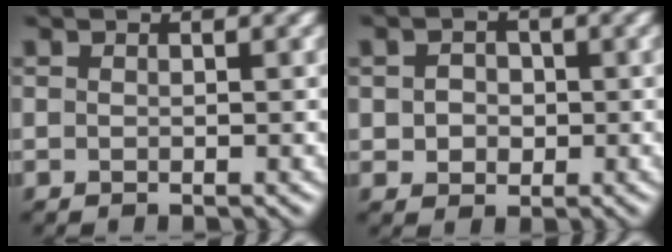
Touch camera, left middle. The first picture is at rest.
{"total": 2.4, "force": [-0.1, 2.1, 1.2], "torque": [-0.013, 0.005, -0.006]}